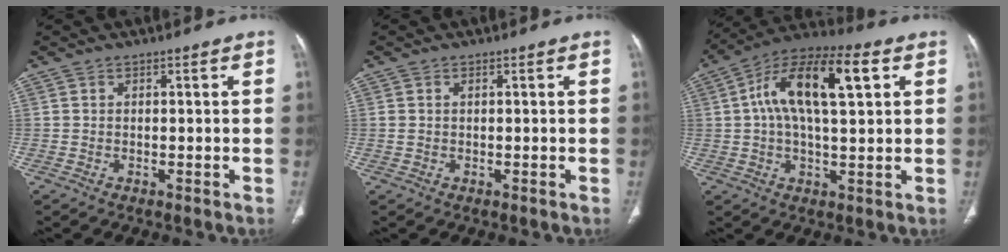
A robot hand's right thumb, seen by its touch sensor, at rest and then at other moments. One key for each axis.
{"total": 1.0, "fx": 0.3, "fy": 0.6, "fz": 0.8, "tx": -0.025, "ty": 0.009, "tz": 0.013}
{"total": 16.5, "fx": 4.4, "fy": 6.7, "fz": 14.5, "tx": -0.248, "ty": 0.025, "tz": 0.066}